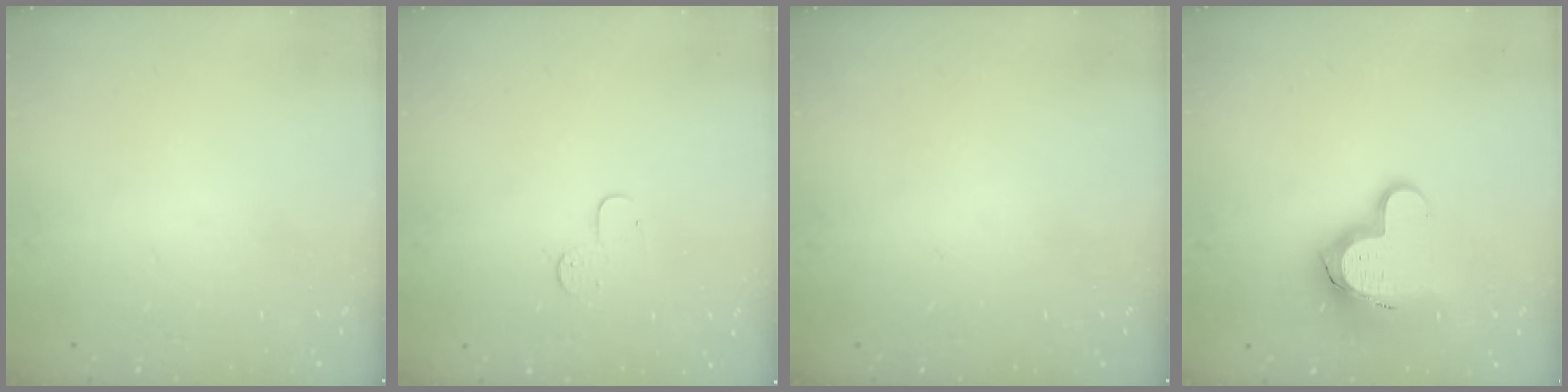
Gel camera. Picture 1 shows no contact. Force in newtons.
{"total": 4.3, "press": 4.3, "slide": 0.4}
{"total": 0.0}
{"total": 13.6, "press": 13.5, "slide": 1.3}